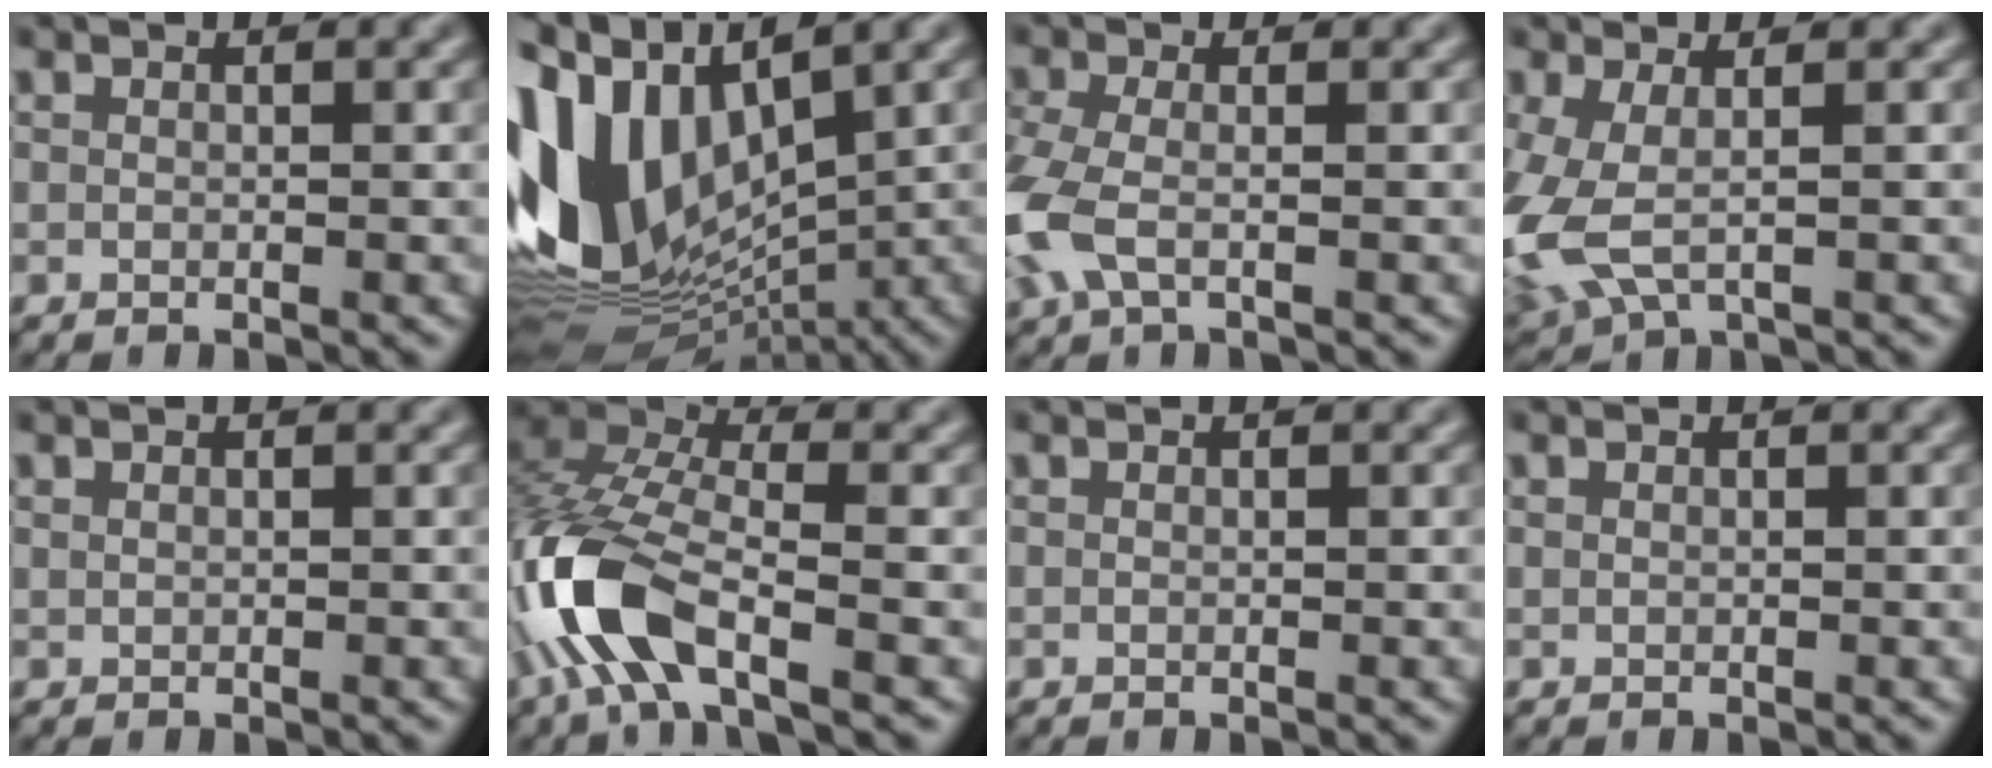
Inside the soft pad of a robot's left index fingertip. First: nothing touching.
{"total": 14.6, "force": [1.3, 8.9, 11.5], "torque": [-0.250, 0.012, 0.020]}
{"total": 5.1, "force": [-1.9, 2.6, 4.0], "torque": [-0.116, -0.006, -0.044]}
{"total": 6.0, "force": [-1.5, 2.9, 5.0], "torque": [-0.142, -0.012, -0.034]}
{"total": 0.0}
{"total": 9.4, "force": [-4.7, 3.6, 7.3], "torque": [-0.173, 0.003, -0.105]}
{"total": 0.0}
{"total": 0.0}